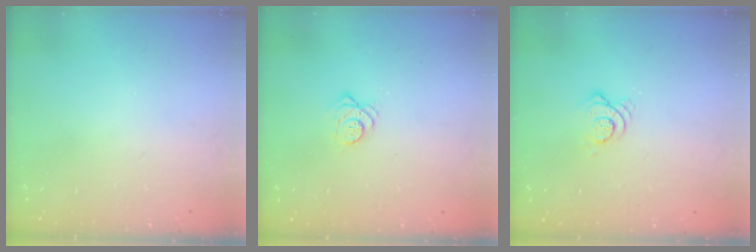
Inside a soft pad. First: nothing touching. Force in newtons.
{"total": 4.3, "press": 4.3, "slide": 0.5}
{"total": 5.4, "press": 5.4, "slide": 0.6}